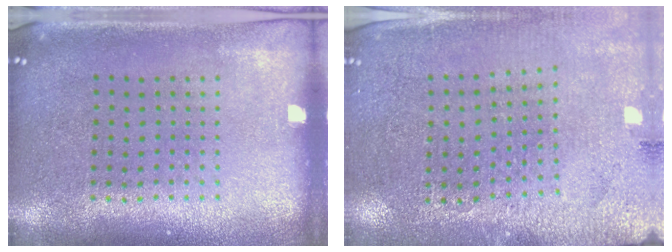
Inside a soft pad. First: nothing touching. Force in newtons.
{"total": 2.9, "press": 2.8, "slide": 0.4}